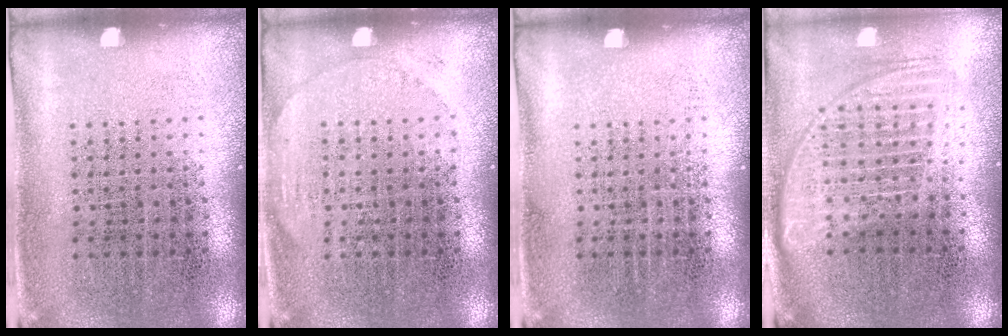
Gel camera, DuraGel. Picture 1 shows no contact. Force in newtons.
{"total": 1.0, "press": 1.0, "slide": 0.1}
{"total": 0.0}
{"total": 1.8, "press": 1.5, "slide": 1.0}